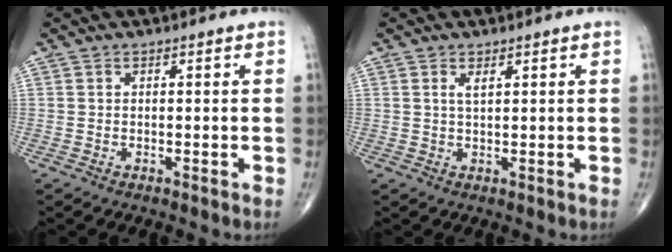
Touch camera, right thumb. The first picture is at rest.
{"total": 1.6, "force": [0.8, 0.5, 1.3], "torque": [-0.026, -0.002, 0.017]}